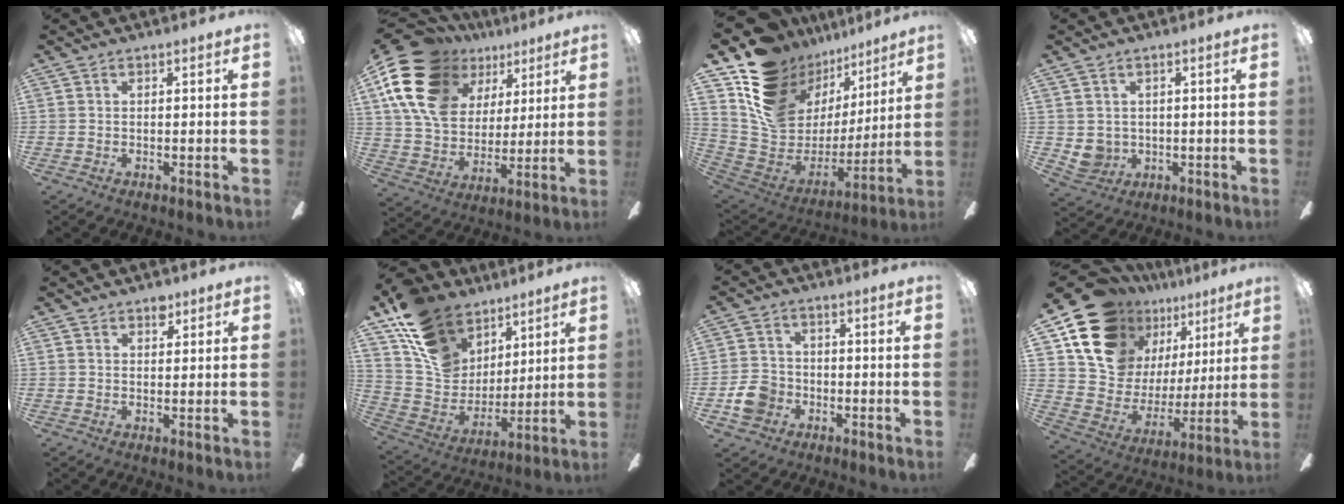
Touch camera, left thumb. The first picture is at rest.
{"total": 21.7, "force": [10.4, 15.1, 11.6], "torque": [-0.251, -0.040, 0.191]}
{"total": 15.6, "force": [9.8, 11.1, 5.2], "torque": [-0.106, -0.081, 0.195]}
{"total": 4.1, "force": [0.9, 3.8, 1.2], "torque": [-0.030, -0.002, 0.018]}
{"total": 3.1, "force": [2.2, 1.8, 1.2], "torque": [-0.002, -0.008, 0.036]}
{"total": 17.7, "force": [11.0, 12.1, 6.7], "torque": [-0.134, -0.058, 0.213]}
{"total": 6.1, "force": [-2.1, 5.2, 2.5], "torque": [-0.052, 0.013, -0.040]}
{"total": 17.9, "force": [12.5, 11.3, 6.2], "torque": [-0.125, -0.086, 0.243]}